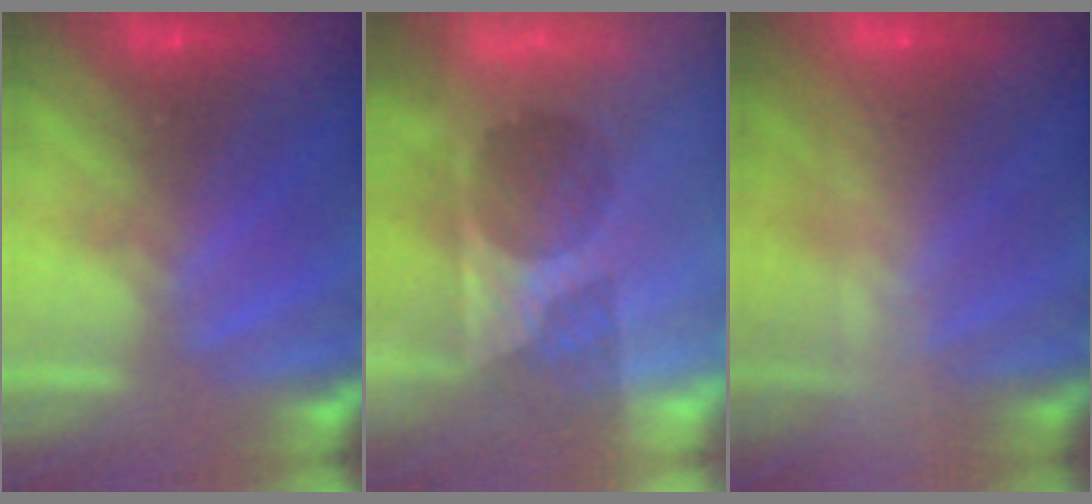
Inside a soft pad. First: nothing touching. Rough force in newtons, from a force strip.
{"total": 8.7}
{"total": 2.5}